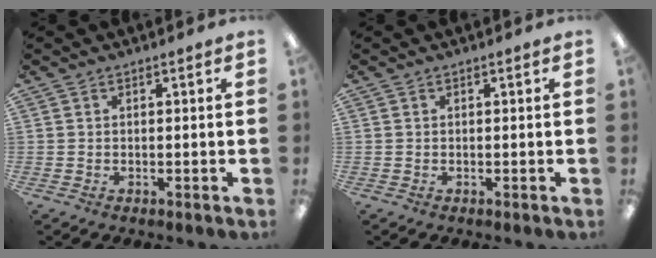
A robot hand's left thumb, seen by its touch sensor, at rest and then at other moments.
{"total": 0.0}